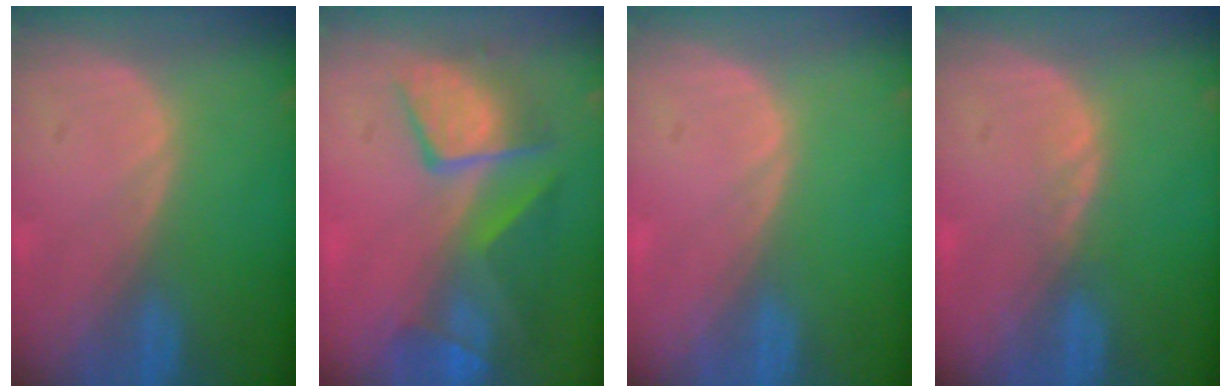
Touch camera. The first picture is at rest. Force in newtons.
{"total": 10.1, "press": 8.7, "slide": 5.0}
{"total": 0.0}
{"total": 1.1, "press": 1.0, "slide": 0.2}